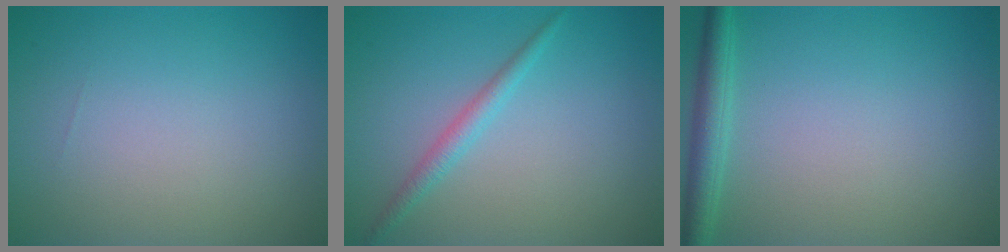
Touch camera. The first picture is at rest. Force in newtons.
{"total": 1.6, "press": 1.6, "slide": 0.1}
{"total": 2.5, "press": 2.5, "slide": 0.1}